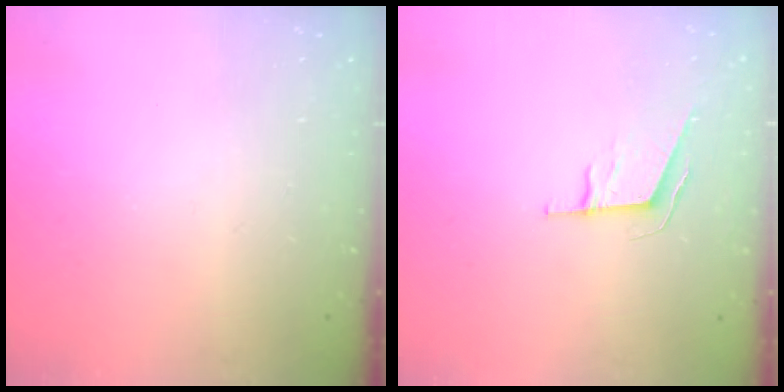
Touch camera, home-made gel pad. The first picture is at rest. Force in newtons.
{"total": 5.8, "press": 5.2, "slide": 2.6}